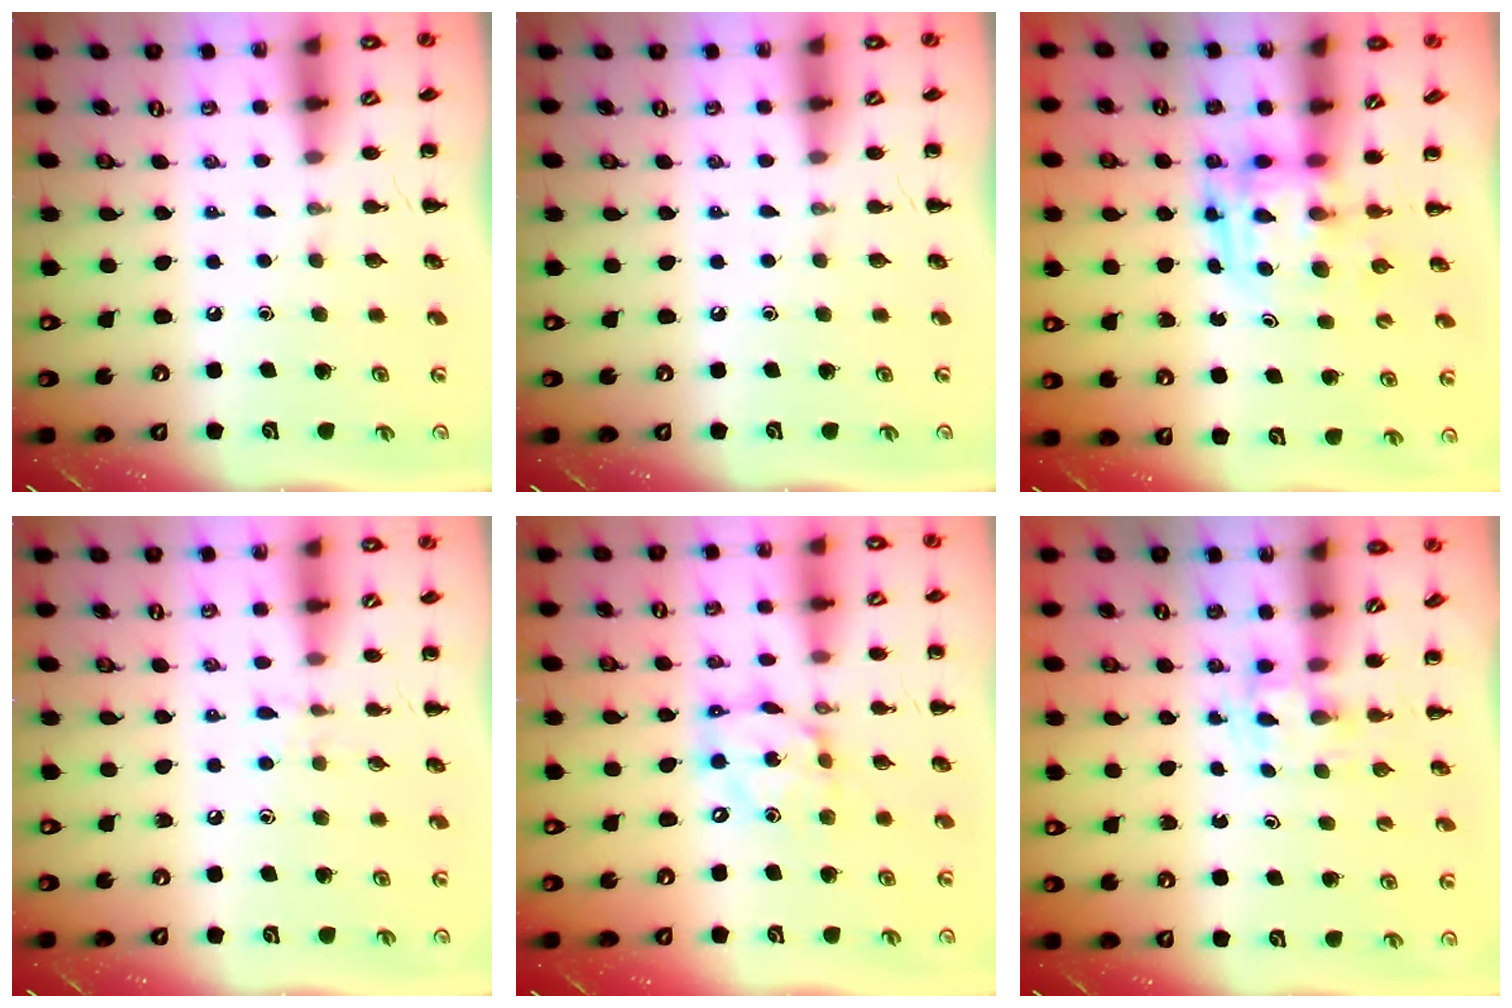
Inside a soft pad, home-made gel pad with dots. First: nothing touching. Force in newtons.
{"total": 0.0}
{"total": 3.8, "press": 3.7, "slide": 0.7}
{"total": 5.1, "press": 4.7, "slide": 2.0}
{"total": 10.9, "press": 10.6, "slide": 2.7}
{"total": 3.0, "press": 2.8, "slide": 1.1}